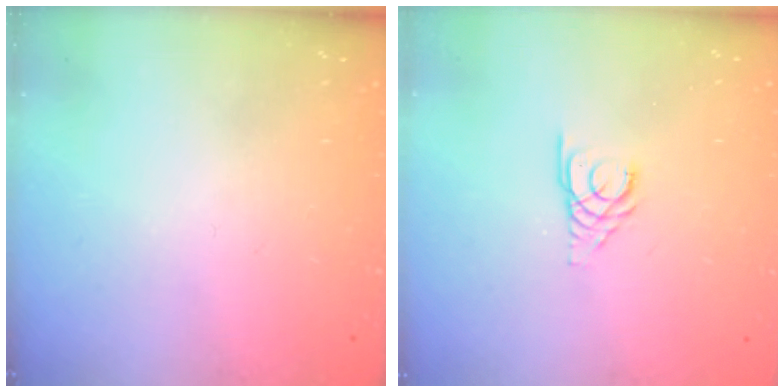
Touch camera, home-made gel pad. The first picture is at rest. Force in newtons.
{"total": 2.7, "press": 2.7, "slide": 0.3}